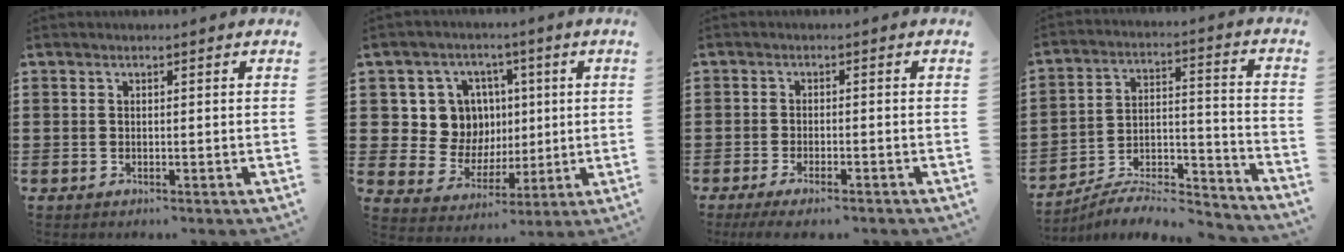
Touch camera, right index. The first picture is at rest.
{"total": 9.9, "force": [2.3, 9.2, 2.9], "torque": [-0.080, -0.001, 0.052]}
{"total": 1.9, "force": [-1.6, 0.1, 1.0], "torque": [-0.018, 0.003, -0.032]}
{"total": 6.6, "force": [-6.1, 1.6, 2.0], "torque": [-0.033, 0.006, -0.120]}